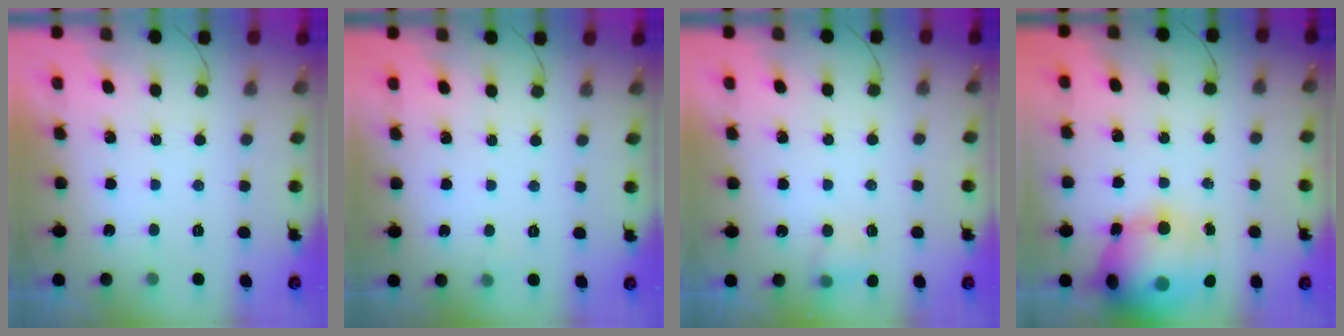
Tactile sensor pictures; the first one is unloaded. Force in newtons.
{"total": 2.3, "press": 2.1, "slide": 0.9}
{"total": 4.8, "press": 4.7, "slide": 1.2}
{"total": 20.8, "press": 20.4, "slide": 4.1}